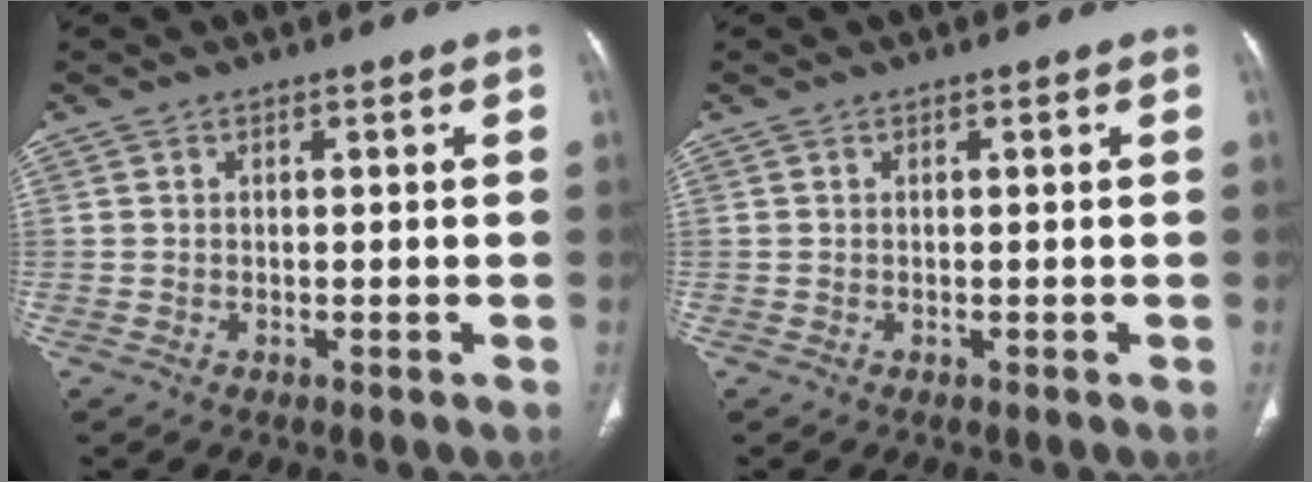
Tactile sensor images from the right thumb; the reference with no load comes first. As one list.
[{"total": 0.0}]